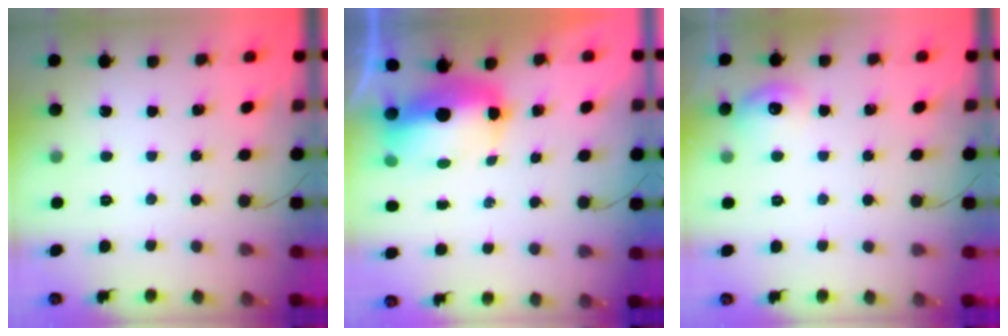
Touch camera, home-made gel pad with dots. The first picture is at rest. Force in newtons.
{"total": 8.2, "press": 8.0, "slide": 1.8}
{"total": 8.5, "press": 8.4, "slide": 1.5}